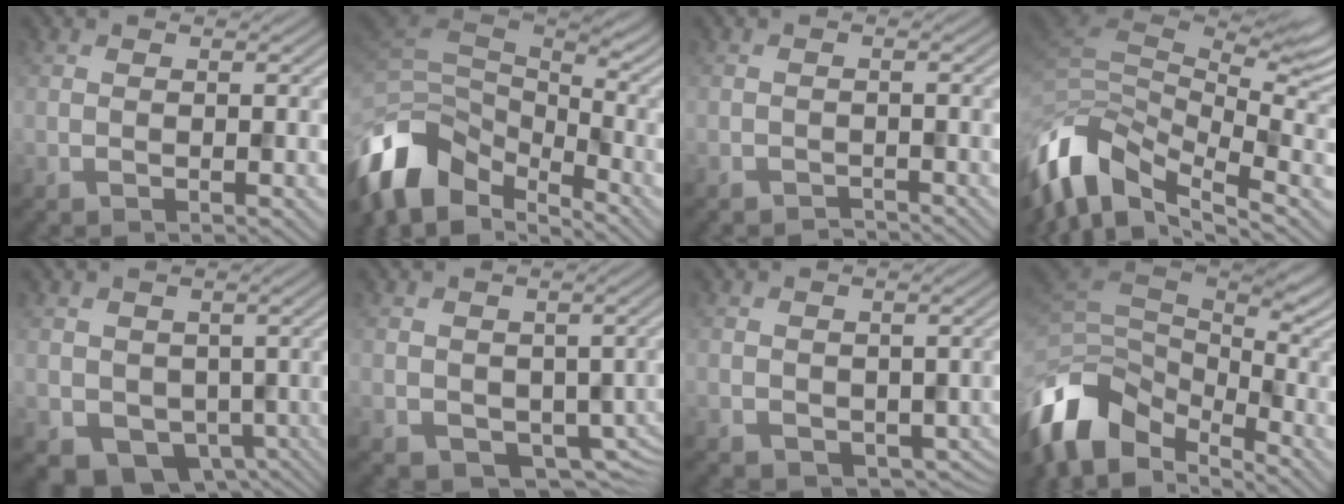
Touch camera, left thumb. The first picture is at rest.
{"total": 11.6, "force": [-5.5, 7.6, 6.9], "torque": [-0.194, -0.017, -0.097]}
{"total": 1.3, "force": [-1.2, 0.1, -0.5], "torque": [0.017, -0.001, -0.023]}
{"total": 13.1, "force": [-1.1, 7.3, 10.9], "torque": [-0.264, -0.022, 0.002]}
{"total": 5.1, "force": [-1.0, 4.3, 2.4], "torque": [-0.049, -0.031, -0.007]}
{"total": 4.7, "force": [-1.2, 3.5, 2.9], "torque": [-0.050, -0.032, -0.001]}
{"total": 2.3, "force": [-0.3, 1.9, 1.2], "torque": [-0.020, -0.019, 0.009]}
{"total": 12.4, "force": [-5.2, 8.0, 8.0], "torque": [-0.217, -0.020, -0.088]}